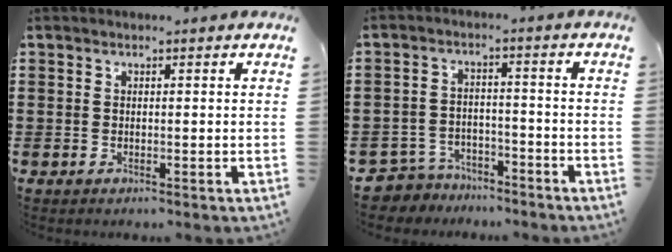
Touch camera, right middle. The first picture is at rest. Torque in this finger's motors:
{"motor_torque": [2.14, 0.00, -0.09, -0.01]}